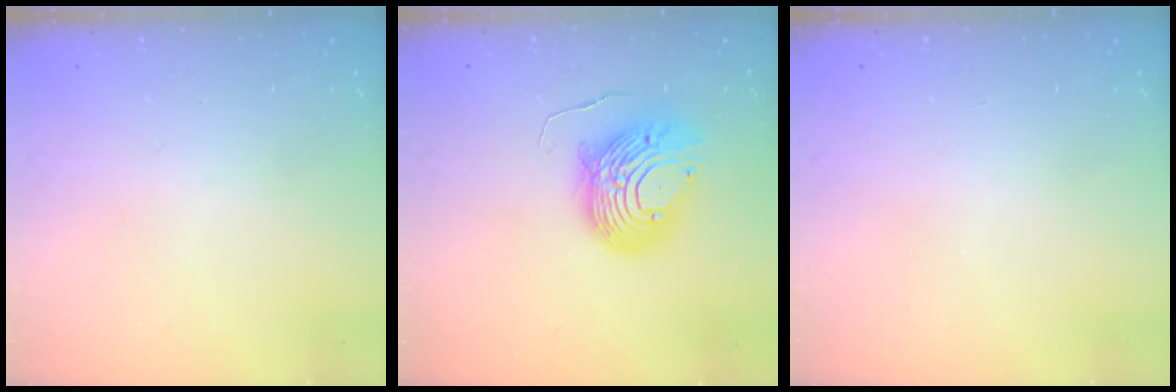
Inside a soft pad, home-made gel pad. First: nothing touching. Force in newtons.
{"total": 12.1, "press": 12.0, "slide": 1.2}
{"total": 0.0}